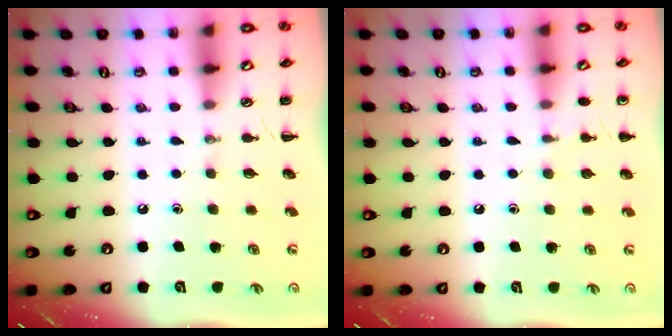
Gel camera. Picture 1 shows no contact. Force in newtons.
{"total": 5.4, "press": 5.2, "slide": 1.5}